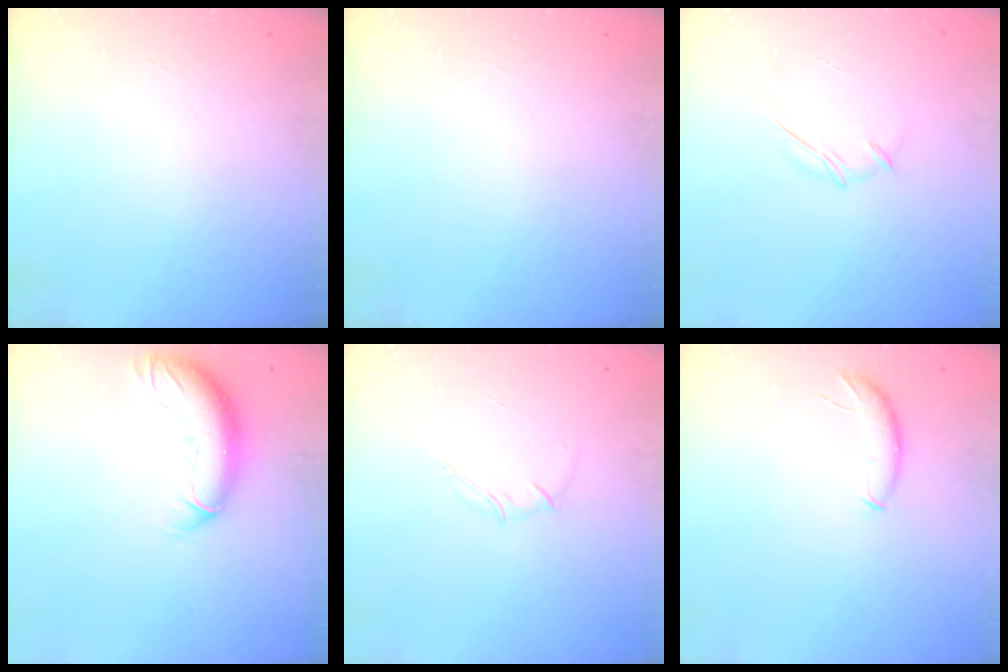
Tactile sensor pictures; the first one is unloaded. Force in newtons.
{"total": 0.0}
{"total": 4.1, "press": 4.0, "slide": 0.9}
{"total": 11.8, "press": 11.5, "slide": 2.9}
{"total": 2.7, "press": 2.6, "slide": 0.6}
{"total": 7.3, "press": 7.2, "slide": 0.6}